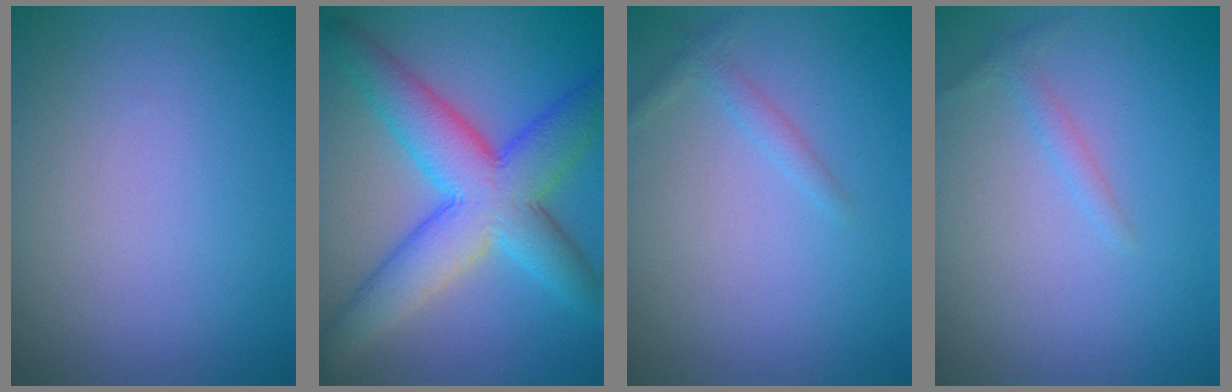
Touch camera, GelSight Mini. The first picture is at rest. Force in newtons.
{"total": 9.1, "press": 9.1, "slide": 0.1}
{"total": 1.1, "press": 1.1, "slide": 0.0}
{"total": 1.1, "press": 1.1, "slide": 0.1}